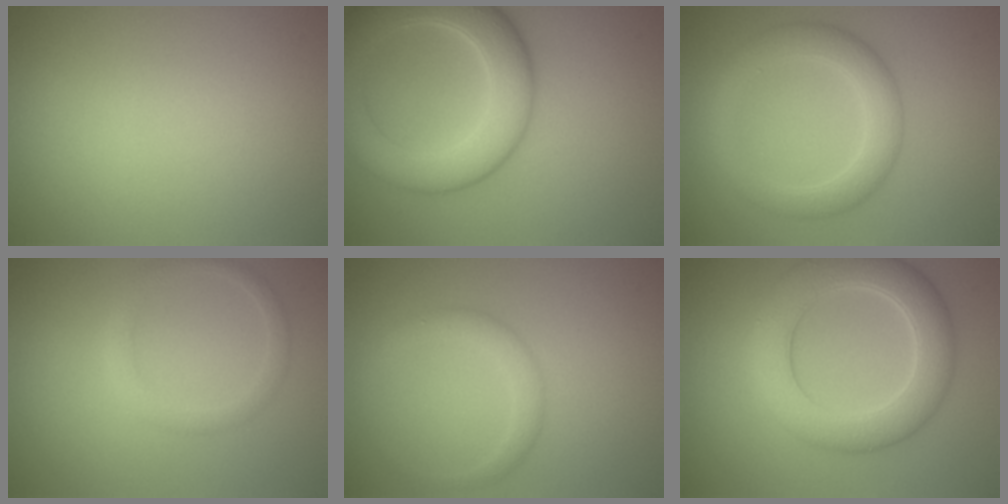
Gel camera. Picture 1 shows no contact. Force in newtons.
{"total": 8.1, "press": 8.1, "slide": 0.4}
{"total": 4.4, "press": 4.3, "slide": 0.2}
{"total": 1.9, "press": 1.8, "slide": 0.1}
{"total": 2.1, "press": 2.1, "slide": 0.1}
{"total": 6.8, "press": 6.8, "slide": 0.2}